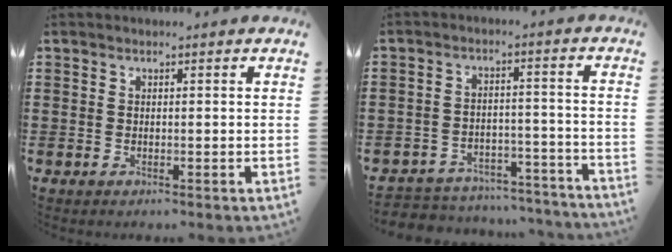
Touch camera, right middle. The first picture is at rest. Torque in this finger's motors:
{"motor_torque": [0.55, -0.16, 0.16, 0.02]}